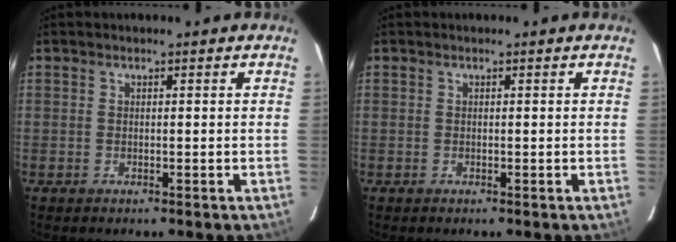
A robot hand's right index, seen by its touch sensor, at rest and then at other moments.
{"total": 0.0}